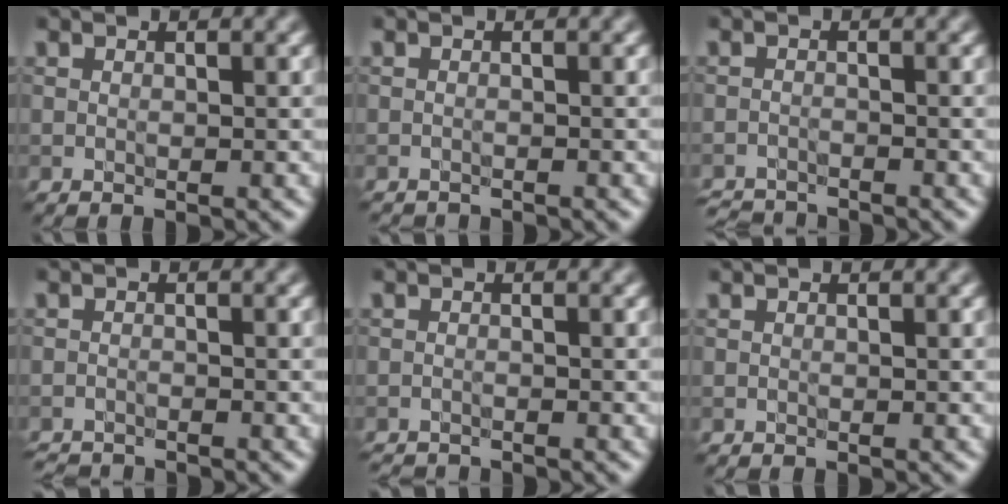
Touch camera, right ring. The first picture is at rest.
{"total": 1.2, "force": [-1.2, 0.1, -0.1], "torque": [0.006, -0.007, -0.020]}
{"total": 3.3, "force": [-3.2, 0.4, 0.6], "torque": [-0.013, -0.012, -0.060]}
{"total": 2.4, "force": [-2.4, 0.3, 0.4], "torque": [-0.006, -0.012, -0.044]}
{"total": 1.9, "force": [-1.9, 0.2, 0.2], "torque": [0.001, -0.010, -0.033]}
{"total": 0.0}